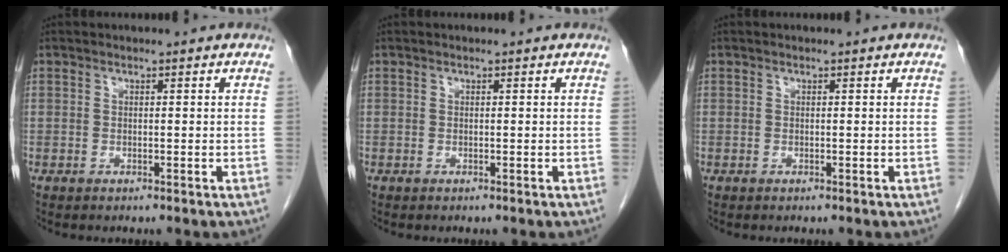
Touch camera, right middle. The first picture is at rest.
{"total": 0.0}
{"total": 0.0}